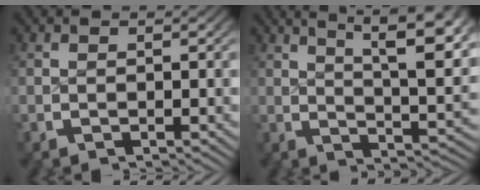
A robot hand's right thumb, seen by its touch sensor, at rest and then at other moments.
{"total": 10.1, "force": [4.3, 4.6, 7.9], "torque": [-0.089, 0.000, 0.059]}